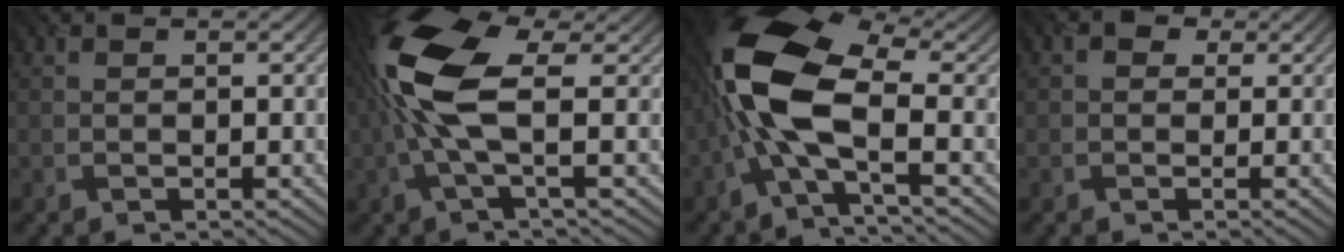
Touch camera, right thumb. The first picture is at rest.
{"total": 10.7, "force": [0.6, 3.6, 10.0], "torque": [-0.223, 0.019, -0.001]}
{"total": 12.9, "force": [-1.0, 5.5, 11.7], "torque": [-0.259, 0.018, -0.039]}
{"total": 1.6, "force": [0.3, 1.3, 1.0], "torque": [-0.017, 0.003, 0.001]}